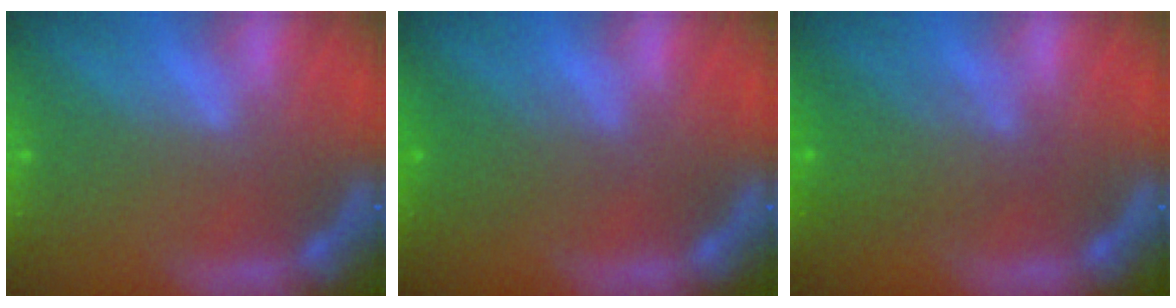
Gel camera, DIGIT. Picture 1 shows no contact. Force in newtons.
{"total": 2.5}
{"total": 4.1}